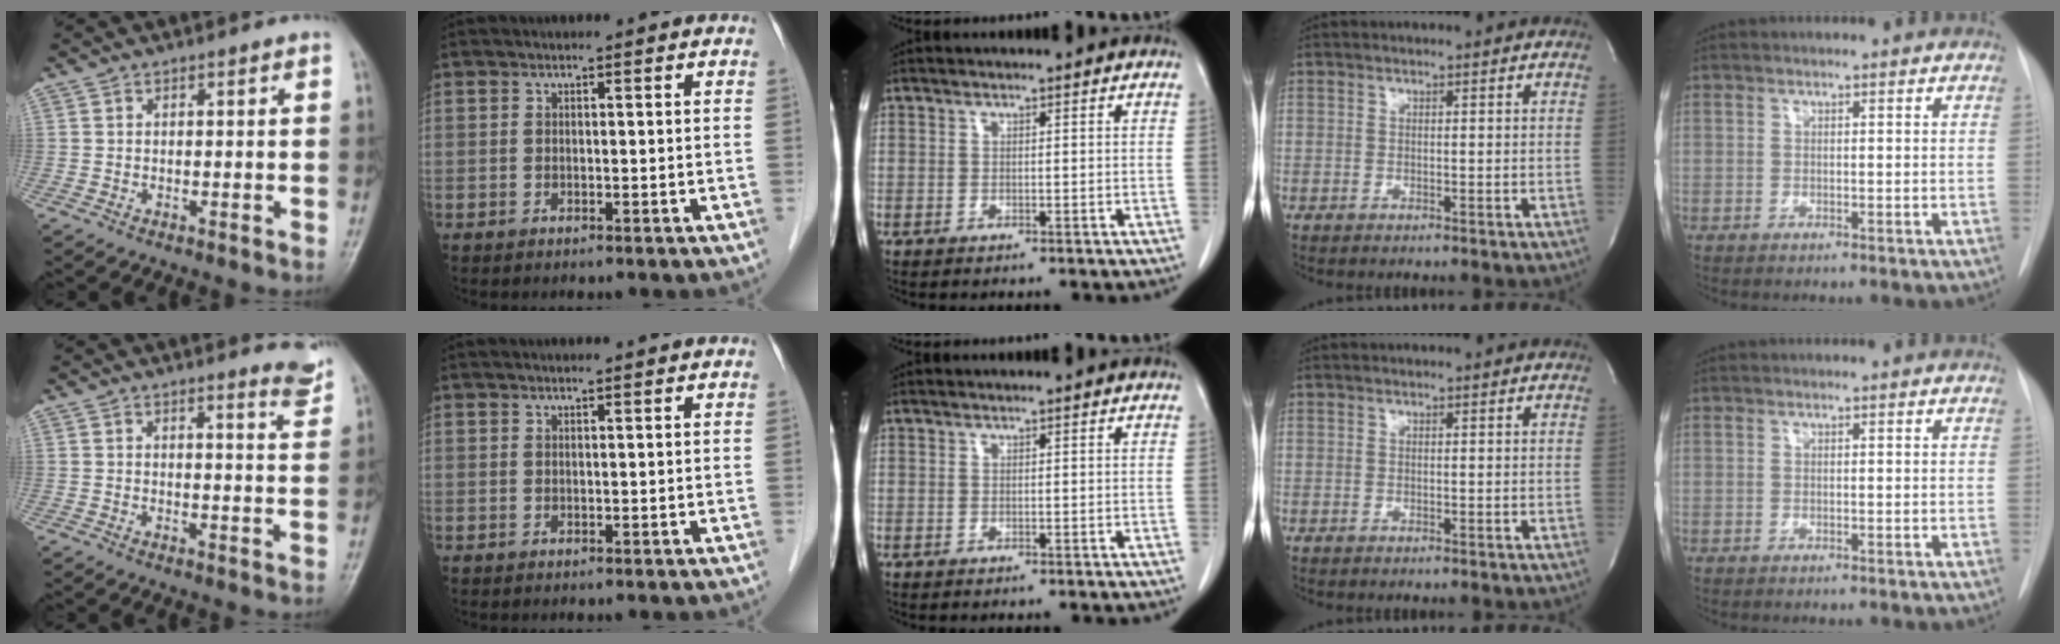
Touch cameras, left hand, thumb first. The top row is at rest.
{"thumb": {"total": 3.5, "force": [3.3, 0.1, 1.2], "torque": [-0.014, -0.038, 0.028]}, "index": {"total": 1.0, "force": [0.9, -0.1, 0.4], "torque": [-0.008, 0.007, 0.015]}}